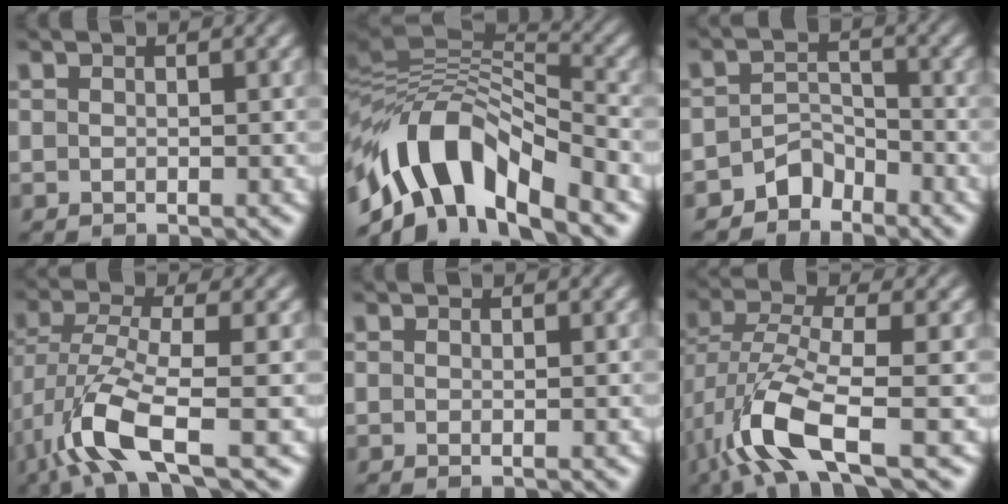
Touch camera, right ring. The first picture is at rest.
{"total": 13.8, "force": [-3.0, 9.7, 9.4], "torque": [-0.191, -0.030, -0.036]}
{"total": 3.9, "force": [-3.0, 2.3, 1.1], "torque": [-0.019, -0.015, -0.050]}
{"total": 6.3, "force": [-1.9, 2.8, 5.3], "torque": [-0.132, -0.037, -0.013]}
{"total": 0.0}
{"total": 6.7, "force": [-1.9, 3.0, 5.7], "torque": [-0.138, -0.035, -0.016]}